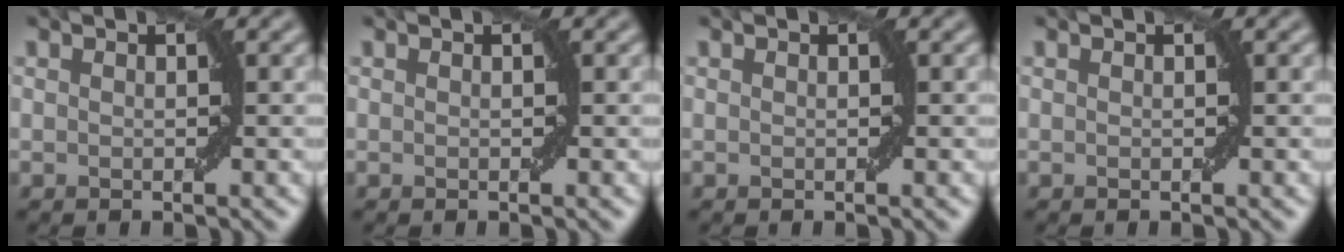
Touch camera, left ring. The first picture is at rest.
{"total": 0.0}
{"total": 0.0}
{"total": 0.0}